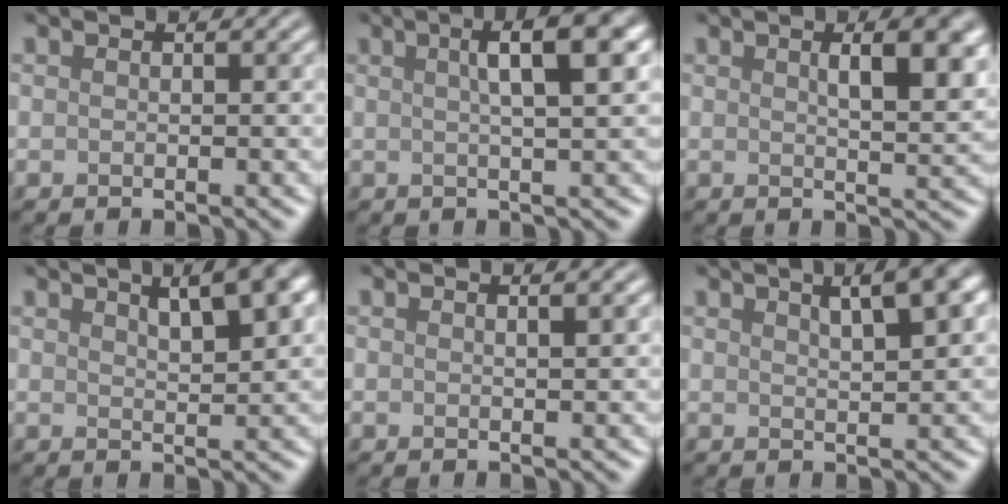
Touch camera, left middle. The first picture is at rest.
{"total": 5.4, "force": [1.7, 1.2, 5.0], "torque": [-0.055, 0.013, 0.022]}
{"total": 6.9, "force": [2.1, 2.6, 6.0], "torque": [-0.045, 0.021, 0.024]}
{"total": 5.8, "force": [3.3, 1.8, 4.4], "torque": [-0.041, 0.026, 0.034]}
{"total": 3.1, "force": [1.5, 1.4, 2.3], "torque": [-0.004, 0.015, -0.008]}
{"total": 5.1, "force": [2.8, 1.4, 4.0], "torque": [-0.036, 0.022, 0.029]}